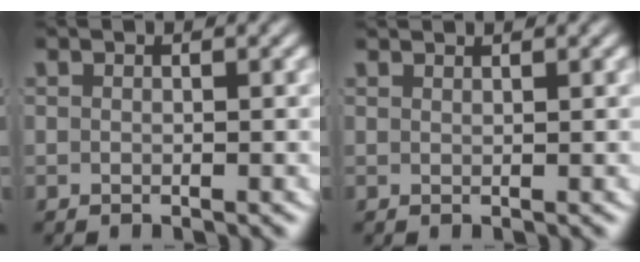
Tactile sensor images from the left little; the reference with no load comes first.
{"total": 1.2, "force": [1.1, -0.4, 0.1], "torque": [0.005, -0.001, 0.020]}